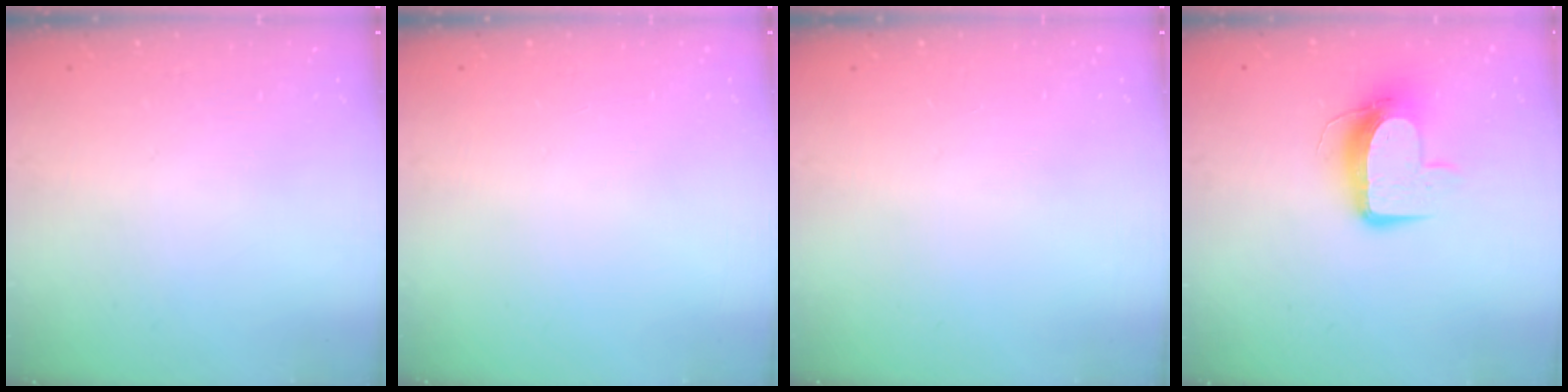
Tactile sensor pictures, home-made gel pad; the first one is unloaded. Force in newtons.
{"total": 0.0}
{"total": 0.0}
{"total": 10.8, "press": 10.8, "slide": 1.0}